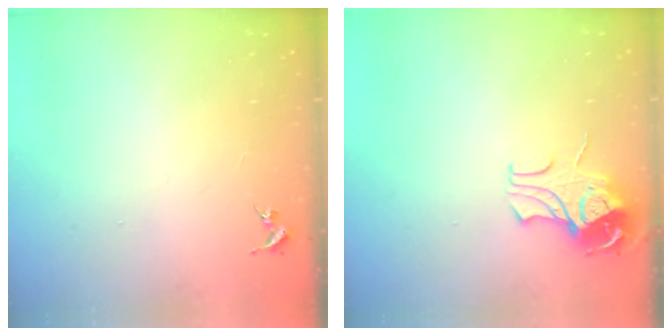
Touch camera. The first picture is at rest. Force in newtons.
{"total": 8.9, "press": 8.9, "slide": 0.9}